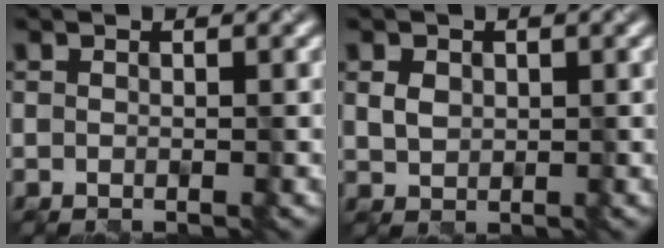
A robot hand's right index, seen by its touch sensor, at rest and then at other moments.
{"total": 1.5, "force": [0.3, 1.2, 0.9], "torque": [-0.022, -0.001, 0.009]}